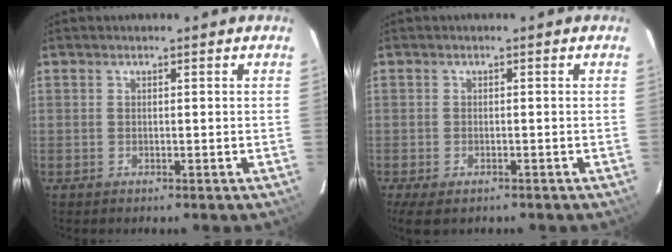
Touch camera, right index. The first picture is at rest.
{"total": 5.2, "force": [-3.4, 2.3, 3.1], "torque": [-0.072, -0.021, -0.056]}